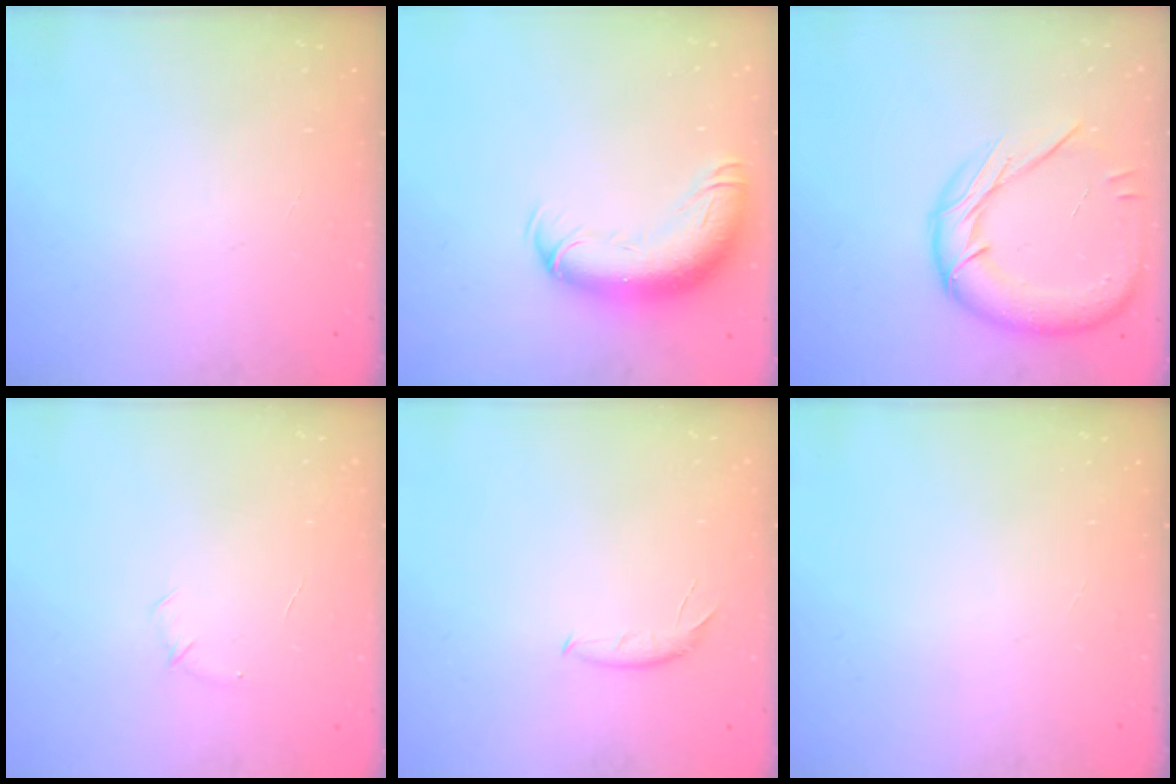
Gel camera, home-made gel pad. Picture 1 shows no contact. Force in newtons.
{"total": 15.2, "press": 14.8, "slide": 3.6}
{"total": 18.0, "press": 17.9, "slide": 2.2}
{"total": 5.0, "press": 4.9, "slide": 1.3}
{"total": 5.5, "press": 5.5, "slide": 0.5}
{"total": 0.0}